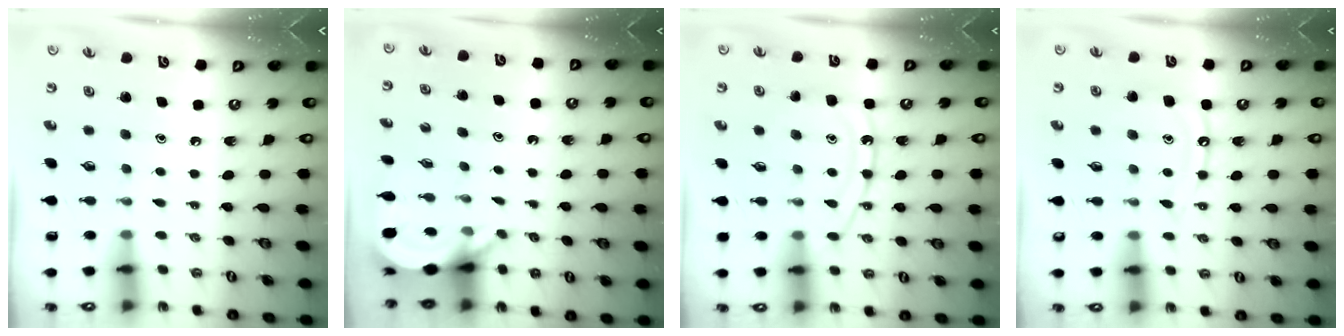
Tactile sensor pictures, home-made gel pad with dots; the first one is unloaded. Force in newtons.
{"total": 5.5, "press": 5.5, "slide": 0.3}
{"total": 12.8, "press": 12.7, "slide": 0.9}
{"total": 10.0, "press": 9.9, "slide": 0.9}